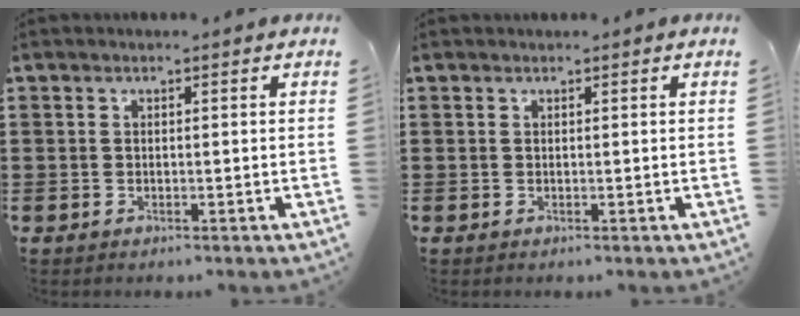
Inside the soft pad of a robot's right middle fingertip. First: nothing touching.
{"total": 0.5, "force": [0.5, 0.1, 0.0], "torque": [0.006, -0.006, 0.009]}